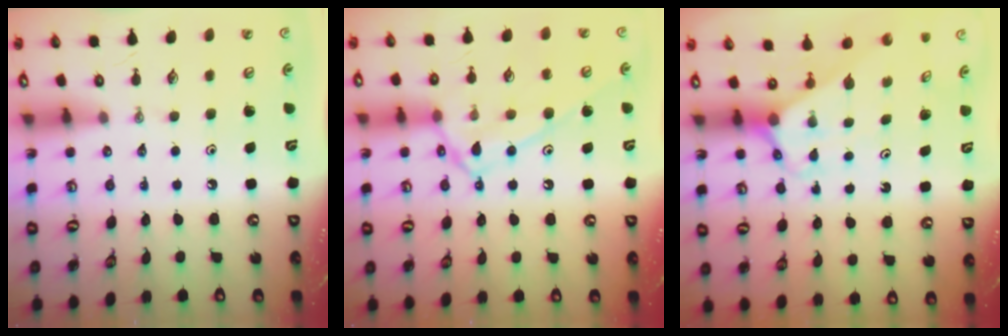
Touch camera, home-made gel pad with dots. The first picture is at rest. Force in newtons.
{"total": 13.7, "press": 13.7, "slide": 1.1}
{"total": 2.7, "press": 2.7, "slide": 0.2}